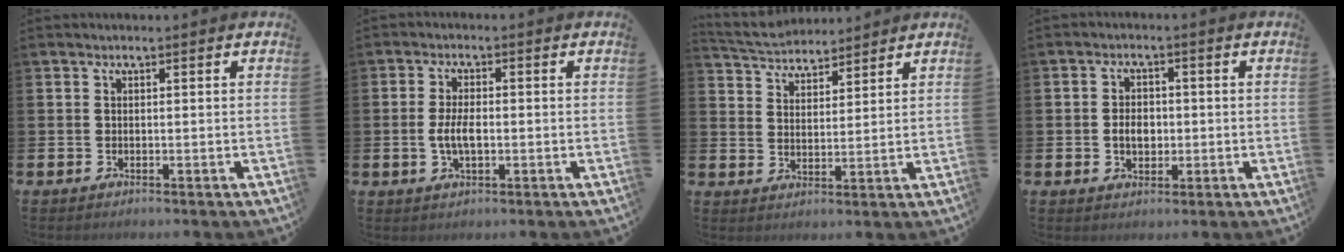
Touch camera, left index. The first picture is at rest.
{"total": 3.8, "force": [-0.4, 1.7, 3.4], "torque": [-0.069, 0.001, -0.010]}
{"total": 4.5, "force": [4.4, 1.1, -0.1], "torque": [-0.023, -0.024, 0.079]}
{"total": 3.4, "force": [-0.4, 2.5, 2.3], "torque": [-0.030, 0.001, -0.014]}